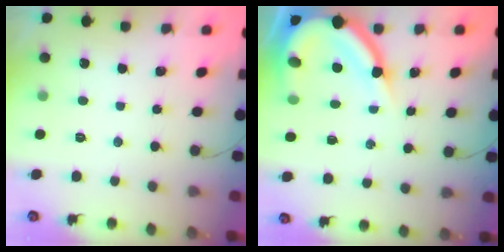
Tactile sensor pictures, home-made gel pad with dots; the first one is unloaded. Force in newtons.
{"total": 14.4, "press": 14.3, "slide": 1.5}